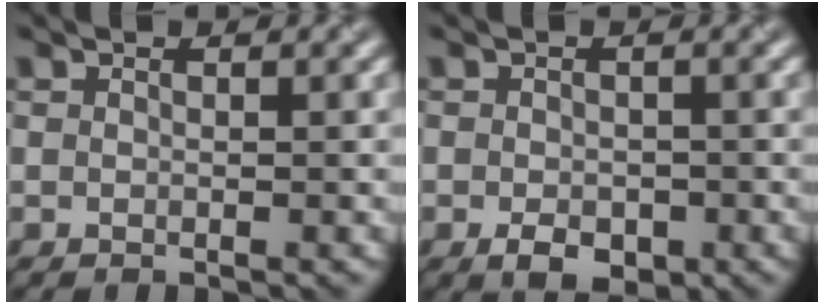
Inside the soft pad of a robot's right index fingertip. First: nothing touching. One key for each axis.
{"total": 2.7, "fx": -1.0, "fy": 1.8, "fz": 1.8, "tx": -0.031, "ty": -0.006, "tz": -0.020}